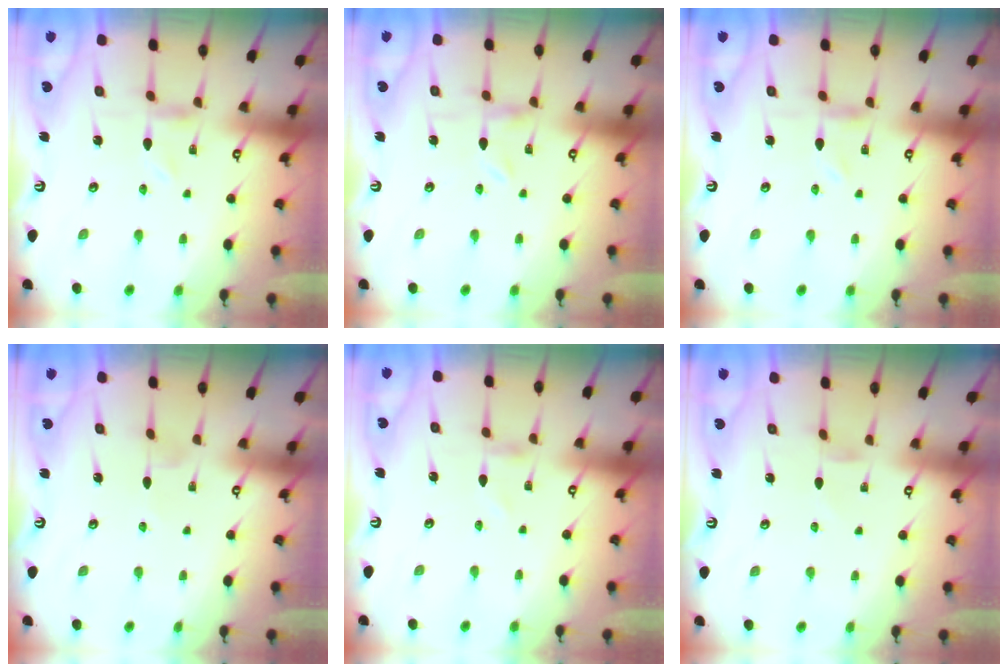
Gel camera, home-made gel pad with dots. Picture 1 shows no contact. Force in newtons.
{"total": 0.0}
{"total": 0.0}
{"total": 1.9, "press": 1.9, "slide": 0.4}
{"total": 0.6, "press": 0.6, "slide": 0.1}
{"total": 1.8, "press": 1.7, "slide": 0.3}